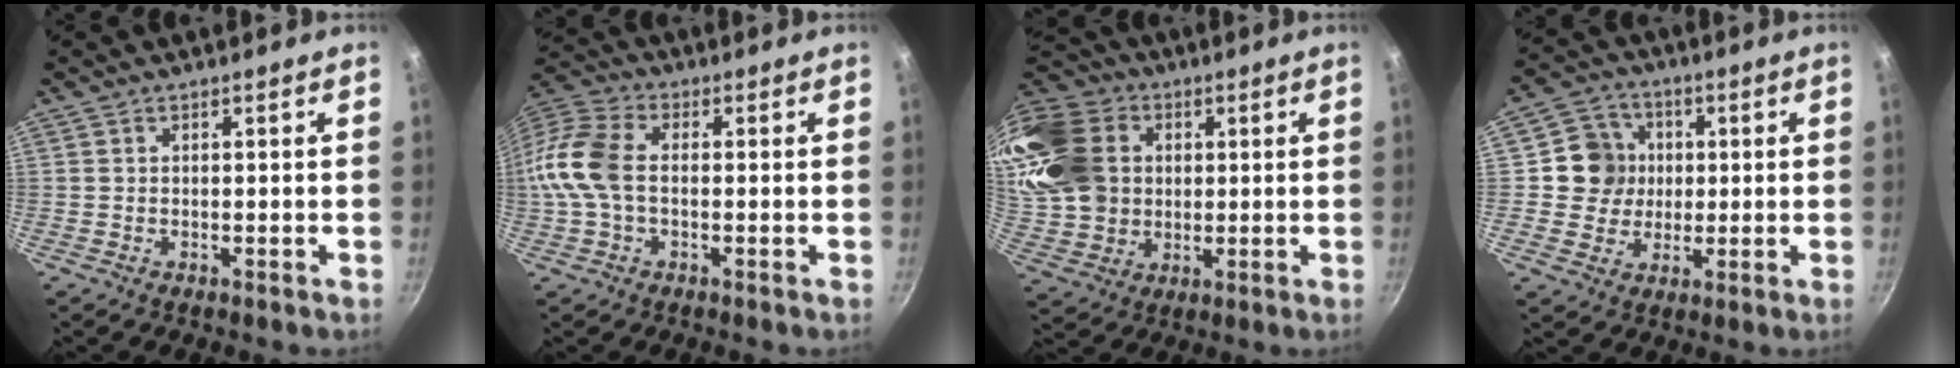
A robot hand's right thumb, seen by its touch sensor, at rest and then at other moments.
{"total": 11.7, "force": [-0.6, 7.1, 9.3], "torque": [-0.192, 0.032, -0.032]}
{"total": 22.5, "force": [5.6, 18.1, 12.2], "torque": [-0.255, 0.020, 0.114]}
{"total": 8.8, "force": [1.0, 8.3, 2.5], "torque": [-0.004, 0.008, 0.007]}